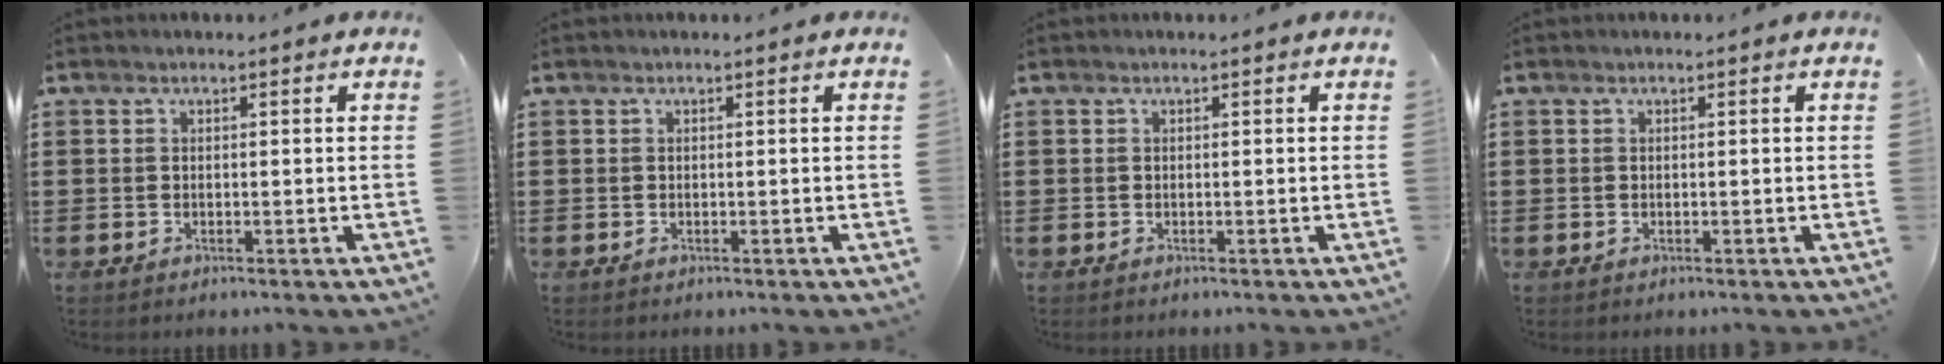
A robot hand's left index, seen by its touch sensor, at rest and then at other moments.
{"total": 0.0}
{"total": 0.0}
{"total": 0.0}